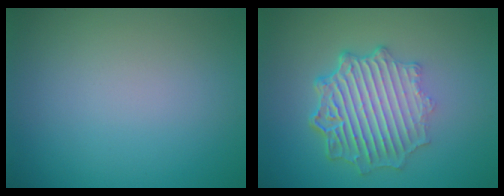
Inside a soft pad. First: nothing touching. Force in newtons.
{"total": 7.4, "press": 5.3, "slide": 5.2}